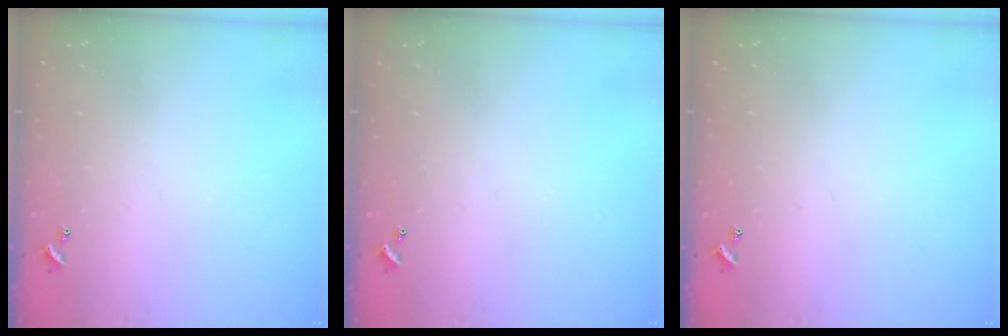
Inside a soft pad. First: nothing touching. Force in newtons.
{"total": 0.0}
{"total": 0.0}